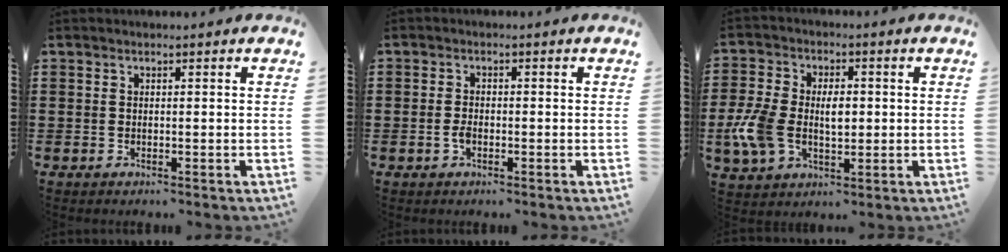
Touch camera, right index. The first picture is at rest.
{"total": 1.9, "force": [-0.7, 1.0, 1.5], "torque": [-0.036, -0.002, -0.014]}
{"total": 8.0, "force": [-0.5, 5.1, 6.1], "torque": [-0.148, 0.003, -0.015]}